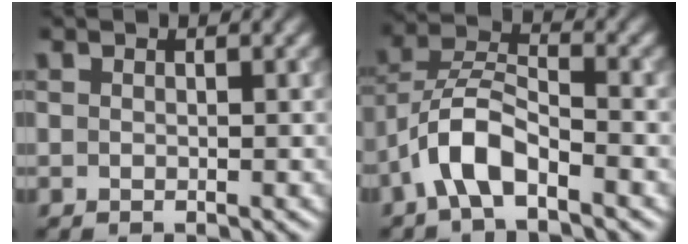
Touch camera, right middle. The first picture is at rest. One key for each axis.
{"total": 5.2, "fx": -3.1, "fy": 1.9, "fz": 3.8, "tx": -0.073, "ty": 0.012, "tz": -0.065}